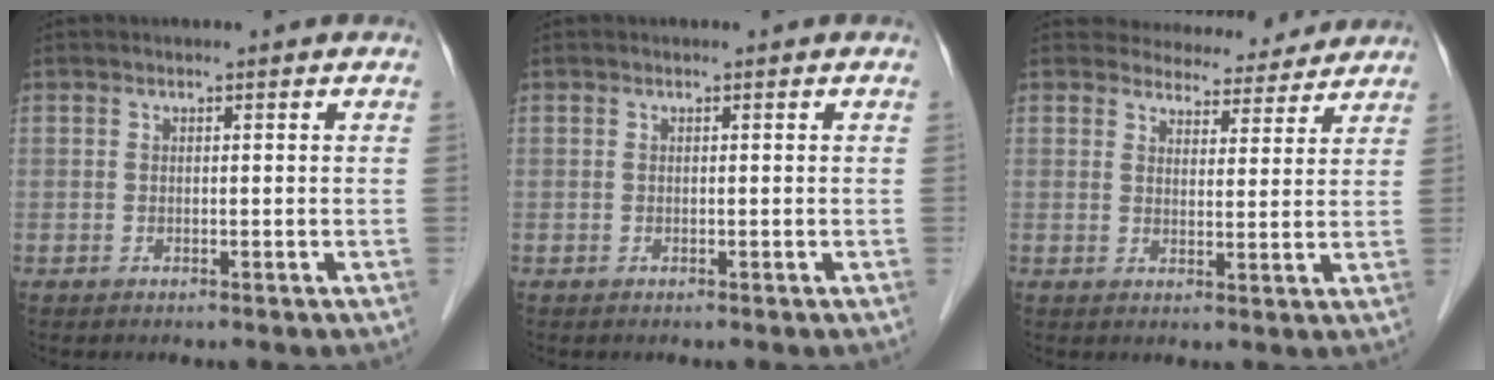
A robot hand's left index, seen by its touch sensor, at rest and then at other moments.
{"total": 0.0}
{"total": 8.3, "force": [7.9, 2.5, 0.6], "torque": [0.007, 0.001, 0.089]}